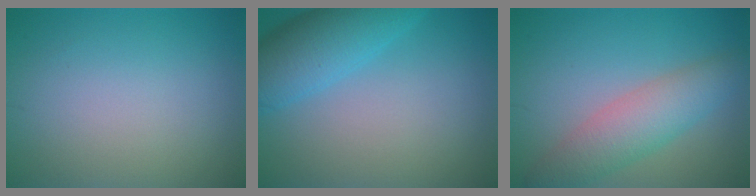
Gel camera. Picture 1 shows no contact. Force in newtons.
{"total": 5.8, "press": 5.8, "slide": 0.2}
{"total": 4.7, "press": 4.7, "slide": 0.2}